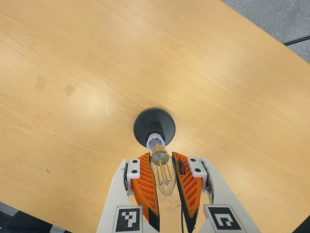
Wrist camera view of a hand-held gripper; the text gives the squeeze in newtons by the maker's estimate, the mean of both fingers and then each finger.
{"total": 22.7, "left": 24.9, "right": 20.6}